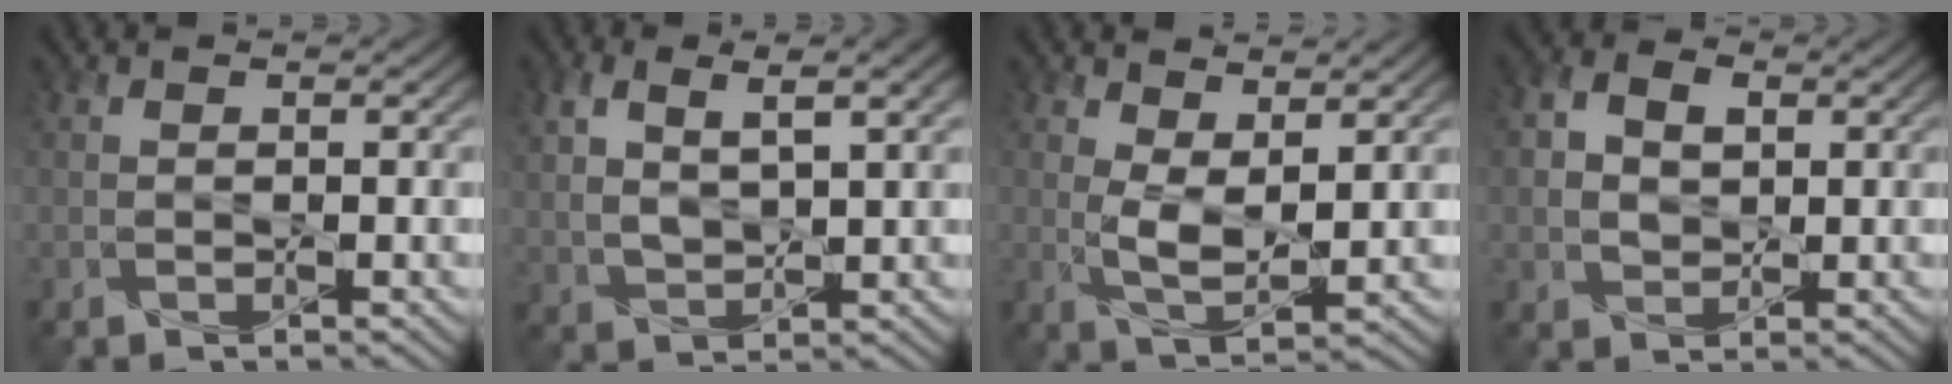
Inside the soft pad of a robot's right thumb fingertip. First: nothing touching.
{"total": 6.5, "force": [2.6, 2.8, 5.2], "torque": [-0.113, 0.003, 0.053]}
{"total": 4.7, "force": [1.5, 2.1, 4.0], "torque": [-0.088, -0.008, 0.030]}
{"total": 4.8, "force": [1.0, 3.6, 3.1], "torque": [-0.068, 0.005, 0.013]}